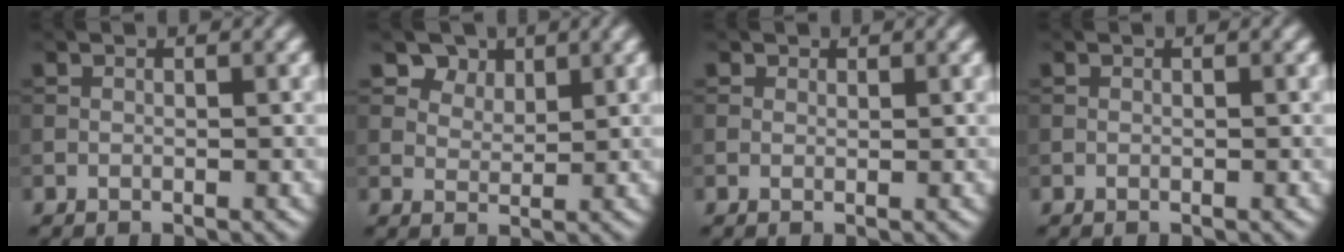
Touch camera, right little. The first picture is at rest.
{"total": 4.4, "force": [3.1, 2.6, 1.5], "torque": [-0.046, -0.021, 0.069]}
{"total": 0.9, "force": [0.6, 0.6, 0.2], "torque": [-0.002, -0.004, 0.007]}
{"total": 0.0}